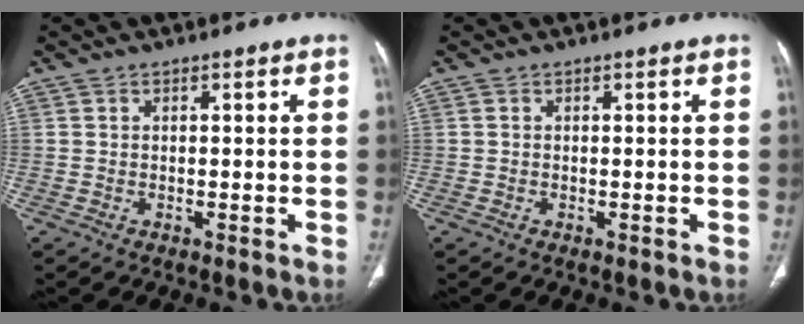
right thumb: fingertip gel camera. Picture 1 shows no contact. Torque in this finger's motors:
{"motor_torque": [-0.31, 0.09, -0.05, -0.38, -0.04]}